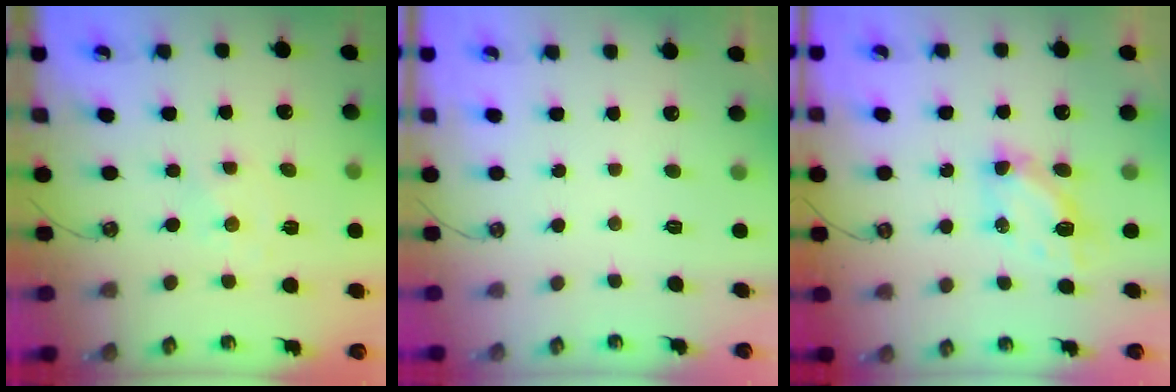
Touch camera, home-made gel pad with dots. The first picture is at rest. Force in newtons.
{"total": 0.0}
{"total": 5.6, "press": 5.6, "slide": 0.1}